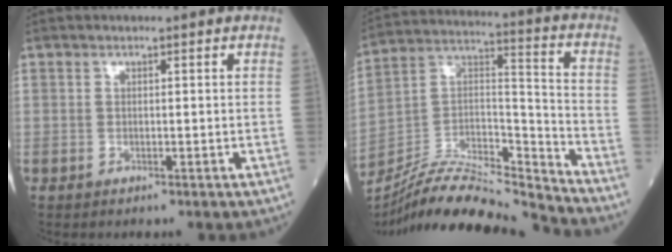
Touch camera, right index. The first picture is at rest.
{"total": 19.5, "force": [-18.4, 0.6, 6.3], "torque": [-0.119, 0.032, -0.323]}